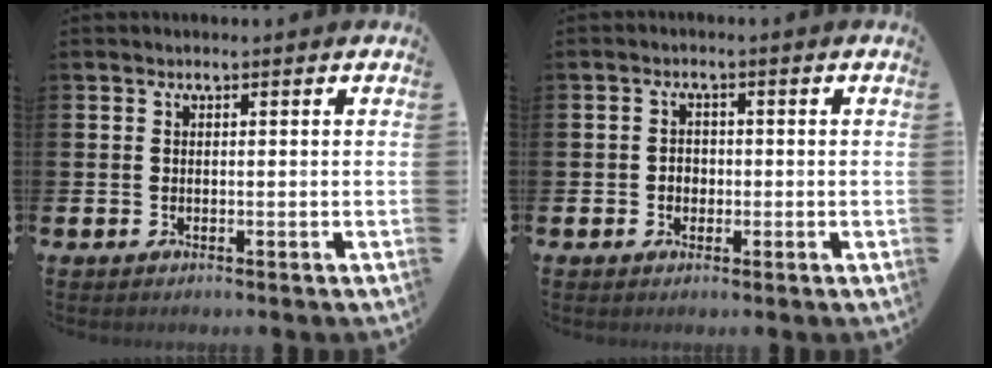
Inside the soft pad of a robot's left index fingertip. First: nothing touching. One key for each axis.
{"total": 1.8, "fx": -0.3, "fy": 1.6, "fz": 0.8, "tx": -0.006, "ty": 0.004, "tz": -0.011}